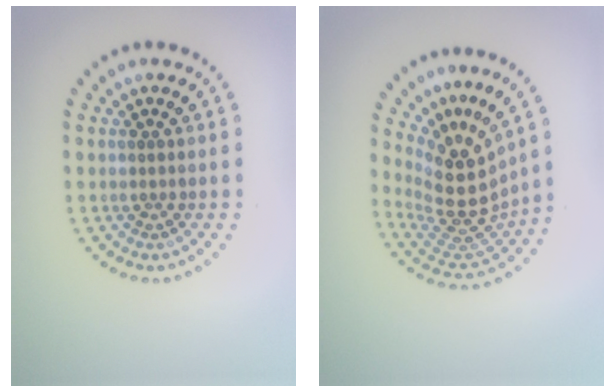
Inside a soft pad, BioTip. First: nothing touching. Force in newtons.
{"total": 5.2, "press": 4.0, "slide": 3.3}